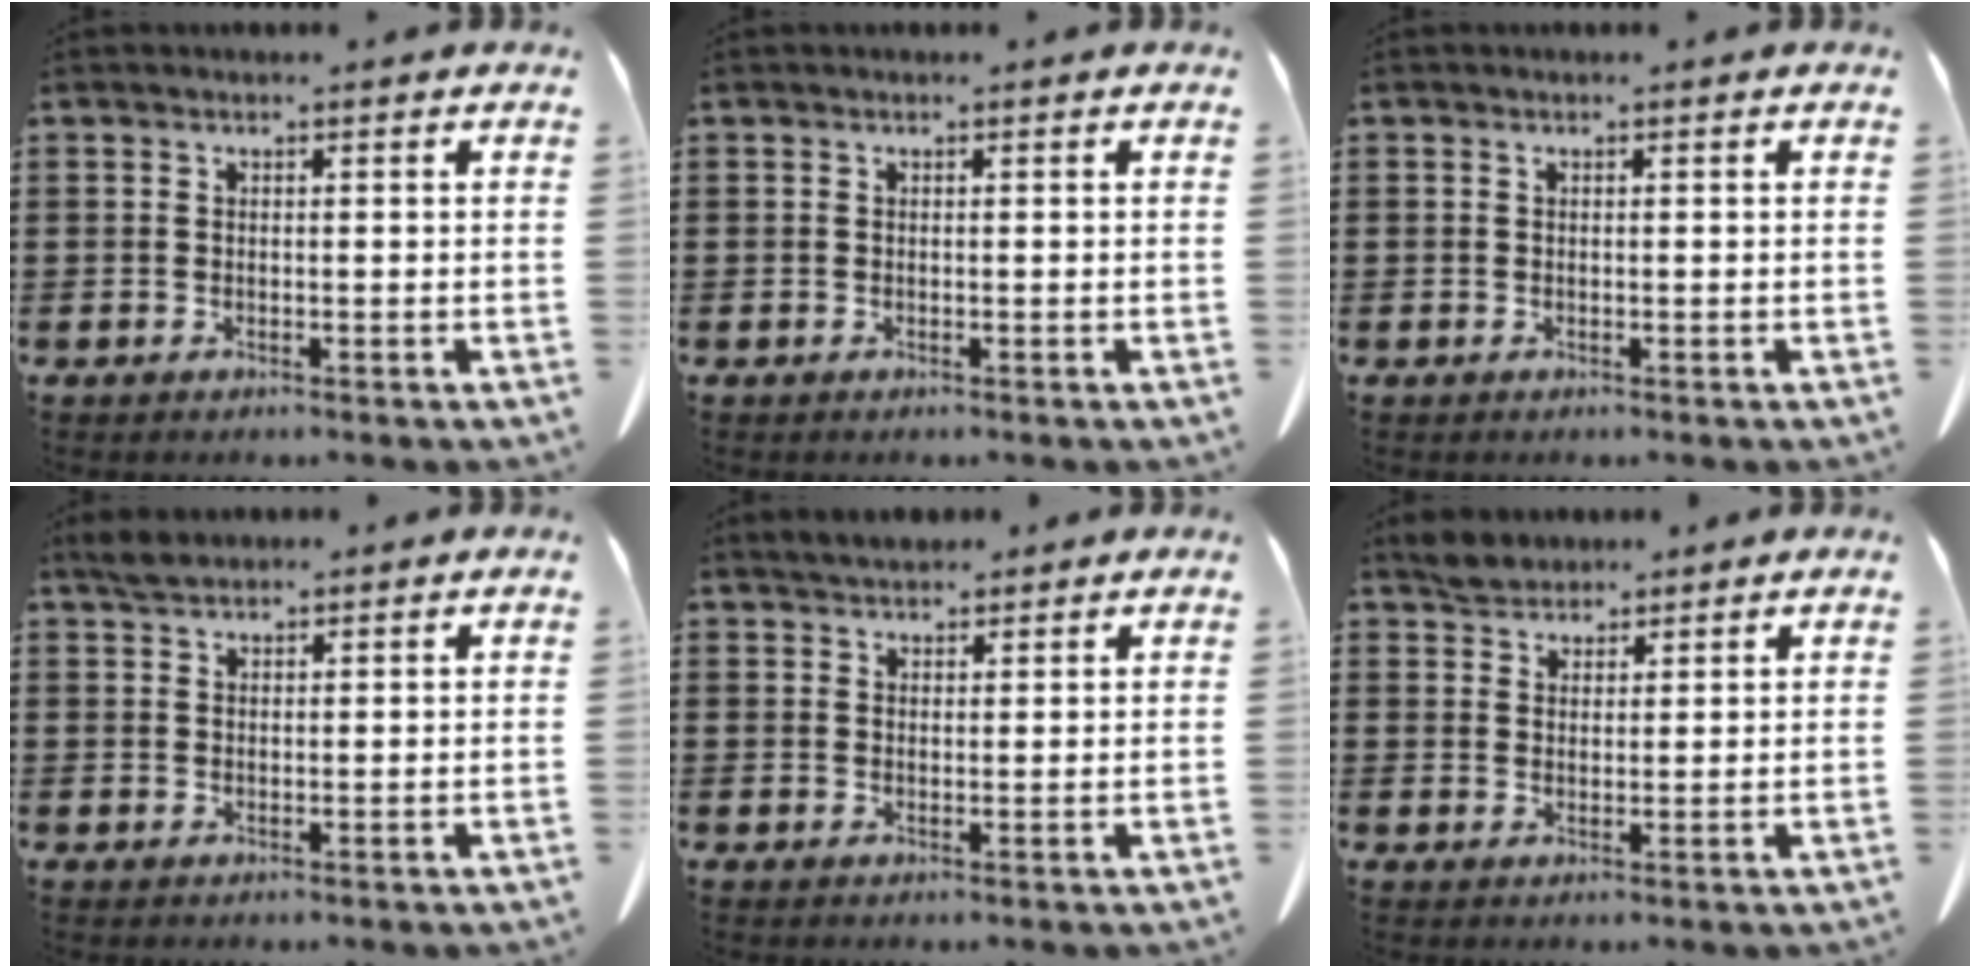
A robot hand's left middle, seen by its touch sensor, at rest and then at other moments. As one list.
[{"total": 0.0}, {"total": 0.0}, {"total": 2.2, "force": [1.9, 0.7, 0.9], "torque": [-0.023, 0.002, 0.037]}, {"total": 2.5, "force": [2.4, 0.6, 0.3], "torque": [-0.012, -0.003, 0.047]}, {"total": 3.1, "force": [2.8, 1.3, 0.4], "torque": [-0.016, 0.004, 0.055]}]